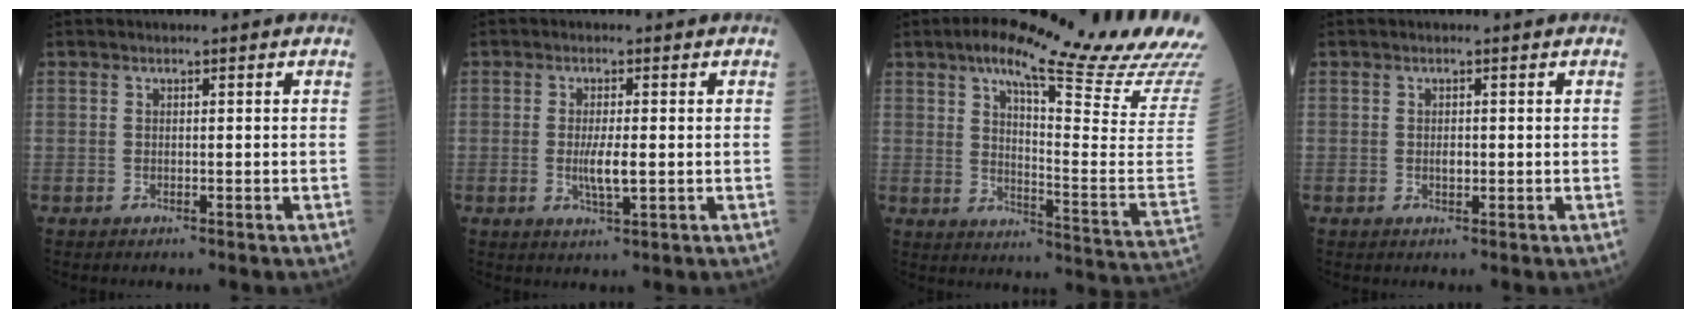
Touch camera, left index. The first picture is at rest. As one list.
[{"total": 4.0, "force": [-0.5, 0.6, 3.9], "torque": [-0.082, -0.011, -0.007]}, {"total": 25.4, "force": [18.9, 1.5, 16.9], "torque": [-0.239, -0.036, 0.242]}, {"total": 1.0, "force": [-0.1, 0.6, 0.7], "torque": [-0.014, -0.004, 0.000]}]